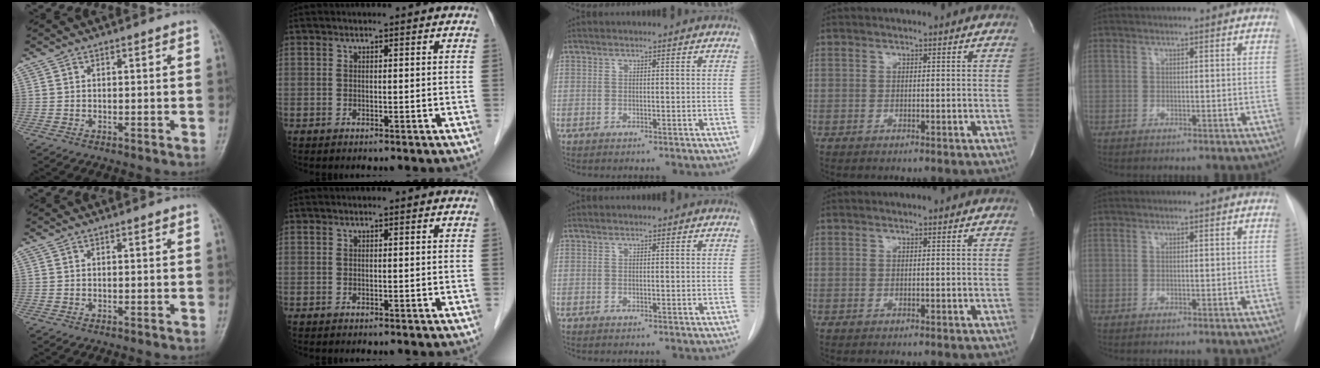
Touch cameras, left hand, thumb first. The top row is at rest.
{}